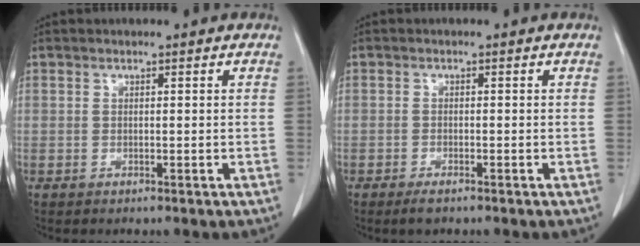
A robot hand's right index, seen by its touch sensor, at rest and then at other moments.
{"total": 1.9, "force": [-1.4, 0.4, 1.1], "torque": [-0.025, -0.004, -0.023]}